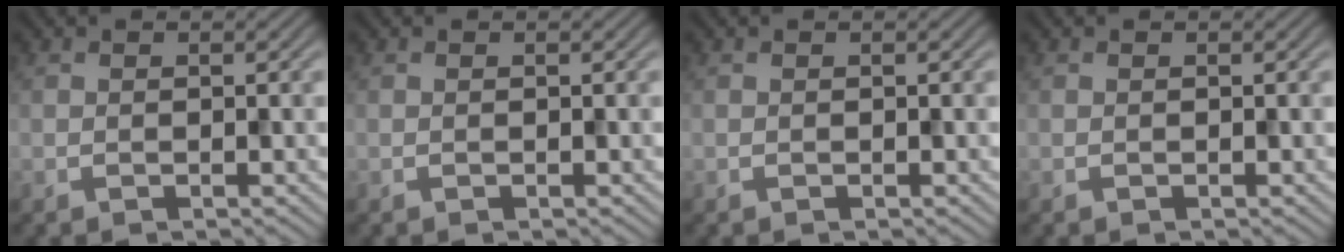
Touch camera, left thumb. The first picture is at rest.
{"total": 0.0}
{"total": 0.0}
{"total": 0.0}